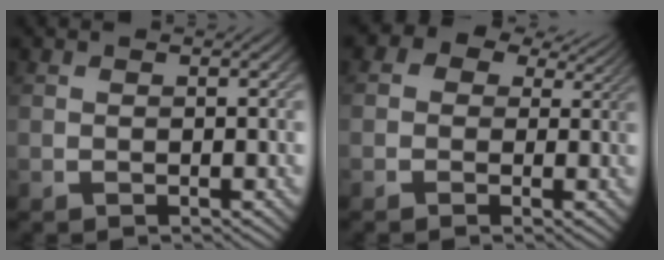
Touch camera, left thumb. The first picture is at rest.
{"total": 7.3, "force": [2.9, 5.5, 3.9], "torque": [-0.061, 0.017, 0.014]}